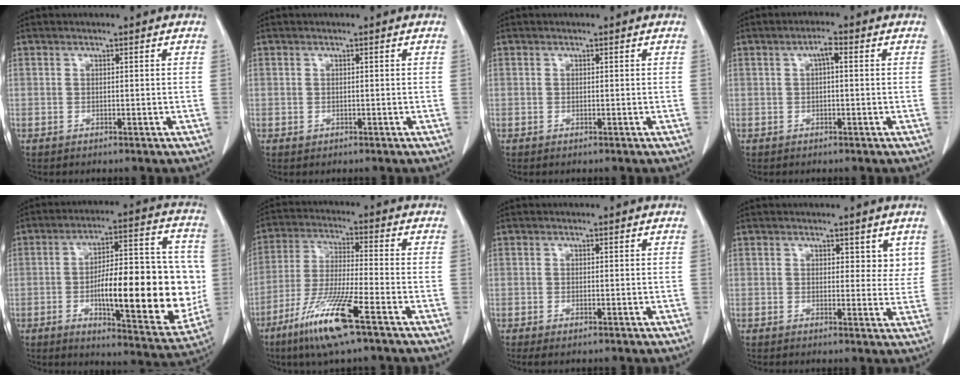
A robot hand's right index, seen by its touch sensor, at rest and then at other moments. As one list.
[{"total": 0.7, "force": [0.0, 0.7, 0.0], "torque": [0.002, 0.005, 0.002]}, {"total": 0.0}, {"total": 2.2, "force": [0.4, 0.5, 2.0], "torque": [-0.036, 0.005, 0.006]}, {"total": 21.4, "force": [-2.7, 5.7, 20.5], "torque": [-0.273, 0.019, -0.029]}, {"total": 12.3, "force": [-7.0, 0.1, 10.1], "torque": [-0.208, -0.033, -0.135]}, {"total": 1.2, "force": [-0.6, 0.3, 1.0], "torque": [-0.016, -0.002, -0.005]}, {"total": 3.4, "force": [2.0, 2.1, 1.7], "torque": [-0.001, -0.008, 0.022]}]